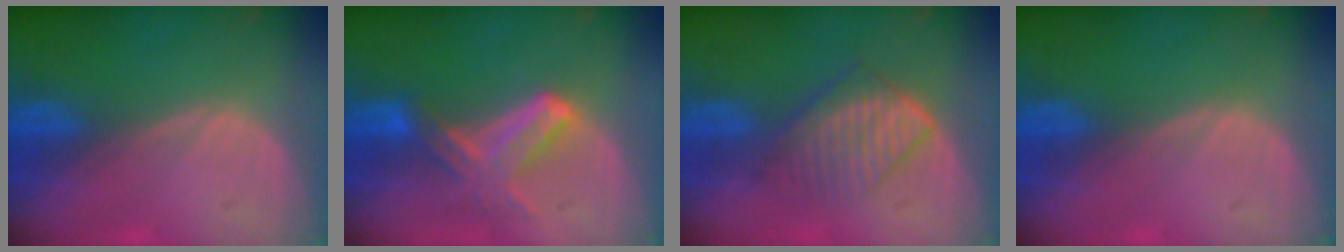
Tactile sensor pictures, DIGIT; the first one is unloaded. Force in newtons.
{"total": 6.1, "press": 6.1, "slide": 0.1}
{"total": 5.9, "press": 5.7, "slide": 1.4}
{"total": 0.0}